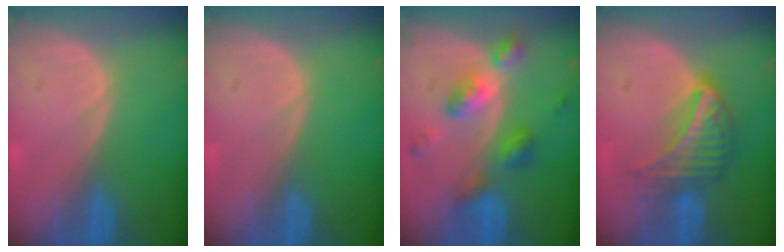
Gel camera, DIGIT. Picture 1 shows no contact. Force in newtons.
{"total": 0.0}
{"total": 7.0, "press": 7.0, "slide": 0.5}
{"total": 7.5, "press": 6.6, "slide": 3.6}